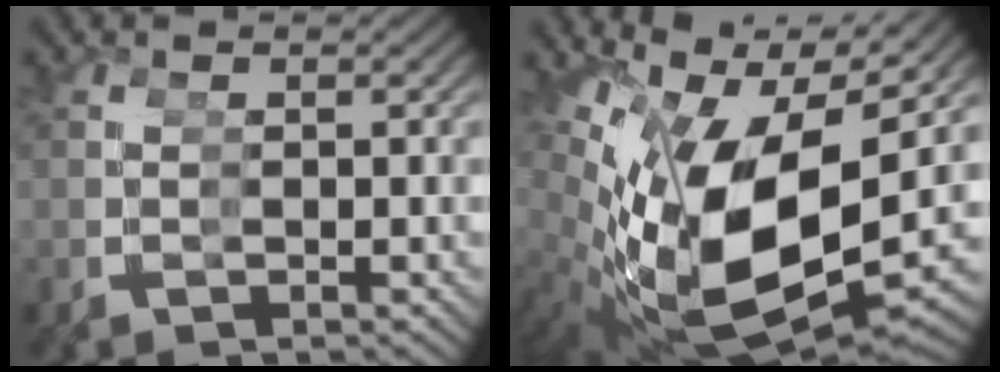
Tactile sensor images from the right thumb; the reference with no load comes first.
{"total": 18.9, "force": [-0.1, 12.4, 14.3], "torque": [-0.300, -0.066, 0.032]}